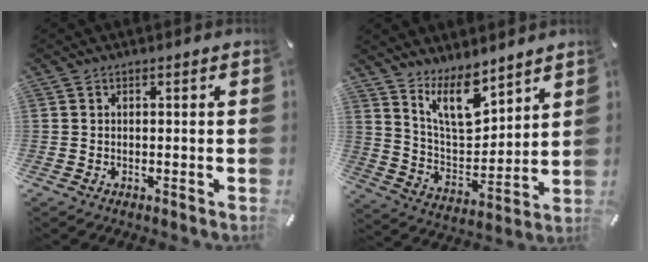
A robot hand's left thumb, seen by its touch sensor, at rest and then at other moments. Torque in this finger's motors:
{"motor_torque": [0.99, -0.42, 1.06, -1.00, 0.12]}